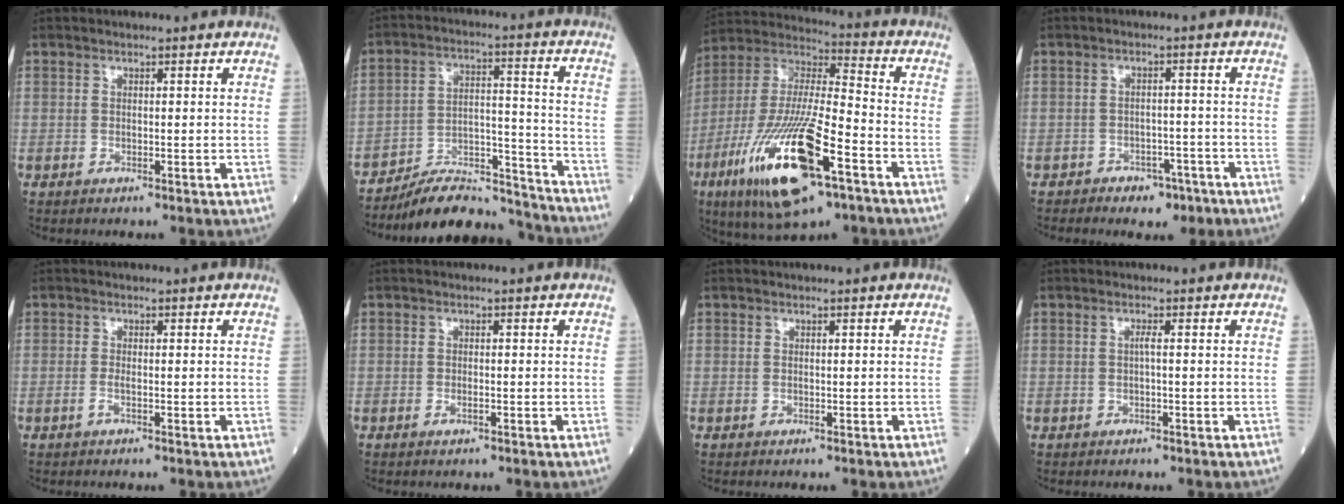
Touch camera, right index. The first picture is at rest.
{"total": 14.2, "force": [-13.7, 2.4, 2.9], "torque": [-0.035, 0.042, -0.222]}
{"total": 22.8, "force": [-10.2, 5.1, 19.8], "torque": [-0.425, -0.042, -0.181]}
{"total": 4.5, "force": [-3.1, 2.7, 1.7], "torque": [-0.019, 0.009, -0.040]}
{"total": 1.1, "force": [-0.4, 0.2, 1.0], "torque": [-0.022, -0.001, -0.008]}
{"total": 1.0, "force": [-0.5, 0.3, 0.9], "torque": [-0.019, -0.001, -0.007]}
{"total": 0.0}
{"total": 0.7, "force": [-0.1, -0.1, 0.7], "torque": [-0.013, 0.001, -0.003]}